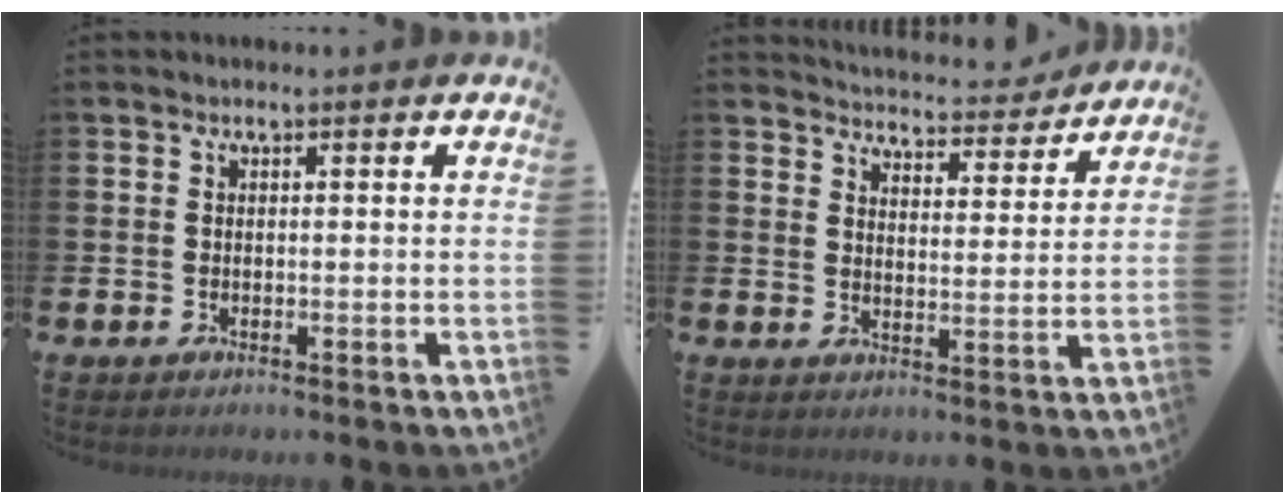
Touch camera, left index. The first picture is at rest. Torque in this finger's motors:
{"motor_torque": [1.06, -1.07, 0.30, 0.07]}